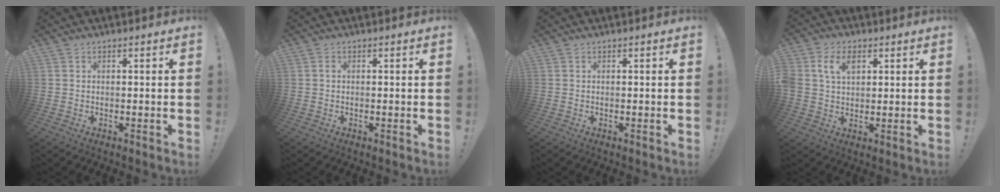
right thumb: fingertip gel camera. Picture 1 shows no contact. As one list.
[{"total": 0.6, "force": [-0.1, 0.4, 0.5], "torque": [-0.013, 0.005, -0.003]}, {"total": 0.0}, {"total": 7.4, "force": [2.7, 5.2, 4.5], "torque": [-0.093, 0.008, 0.051]}]